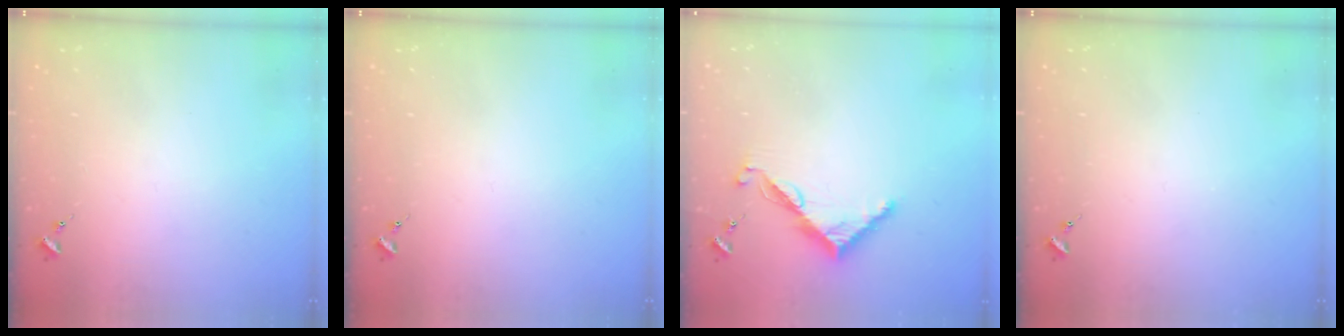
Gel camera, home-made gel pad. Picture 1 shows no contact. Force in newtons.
{"total": 0.0}
{"total": 7.8, "press": 7.8, "slide": 0.6}
{"total": 0.0}